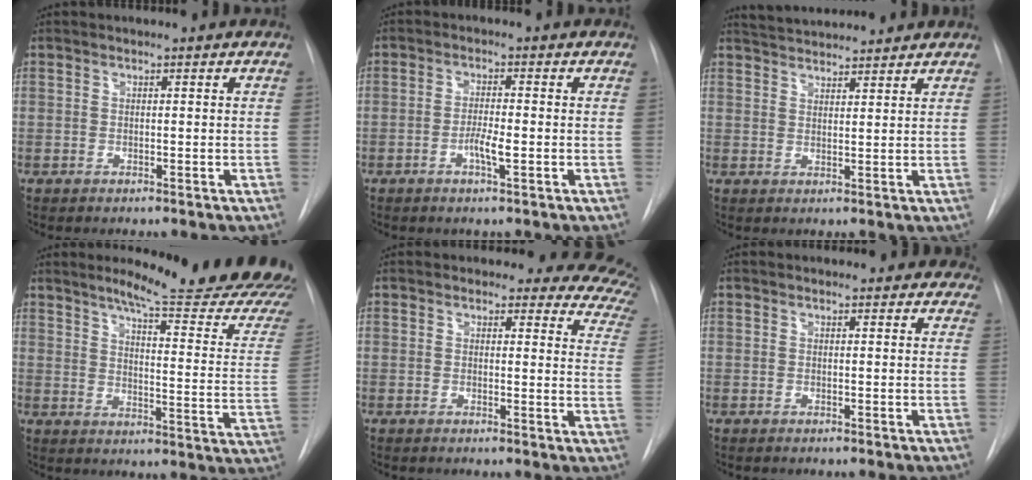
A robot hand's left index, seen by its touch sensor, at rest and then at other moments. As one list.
[{"total": 3.0, "force": [-1.1, 0.3, 2.8], "torque": [-0.054, -0.001, -0.021]}, {"total": 8.1, "force": [7.8, 1.1, 2.1], "torque": [-0.040, 0.030, 0.118]}, {"total": 23.1, "force": [20.8, -0.3, 10.0], "torque": [-0.133, -0.123, 0.248]}, {"total": 12.0, "force": [10.6, 4.5, 3.2], "torque": [0.010, -0.058, 0.070]}, {"total": 6.1, "force": [5.4, 2.4, 1.0], "torque": [0.016, 0.000, 0.040]}]